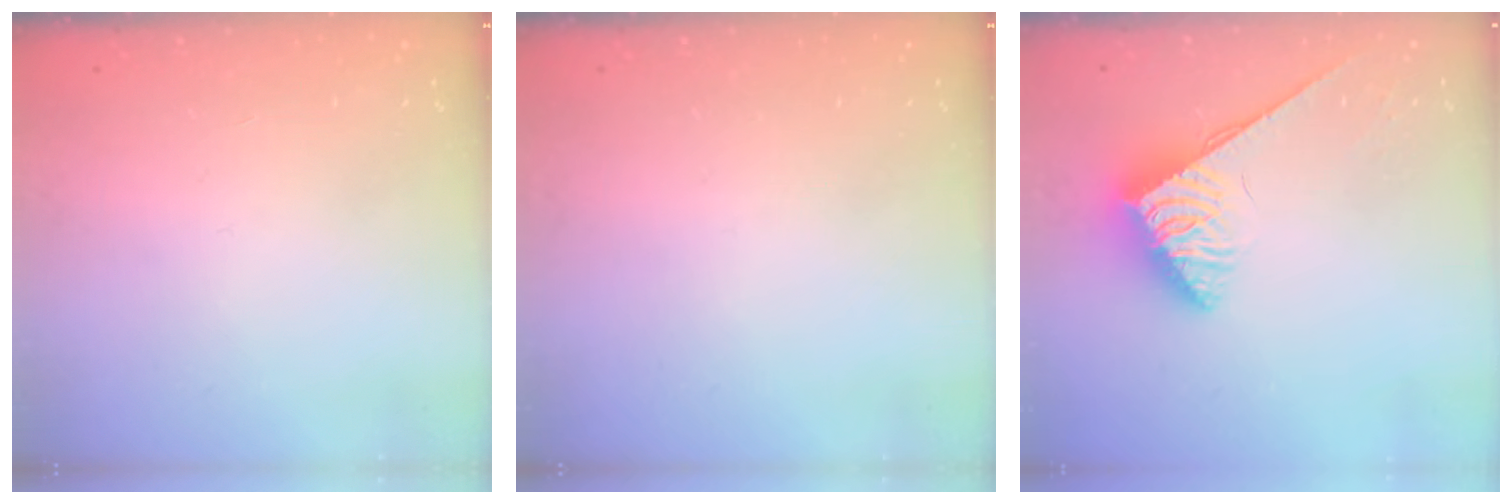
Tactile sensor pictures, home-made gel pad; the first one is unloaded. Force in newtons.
{"total": 0.0}
{"total": 3.7, "press": 3.6, "slide": 0.6}